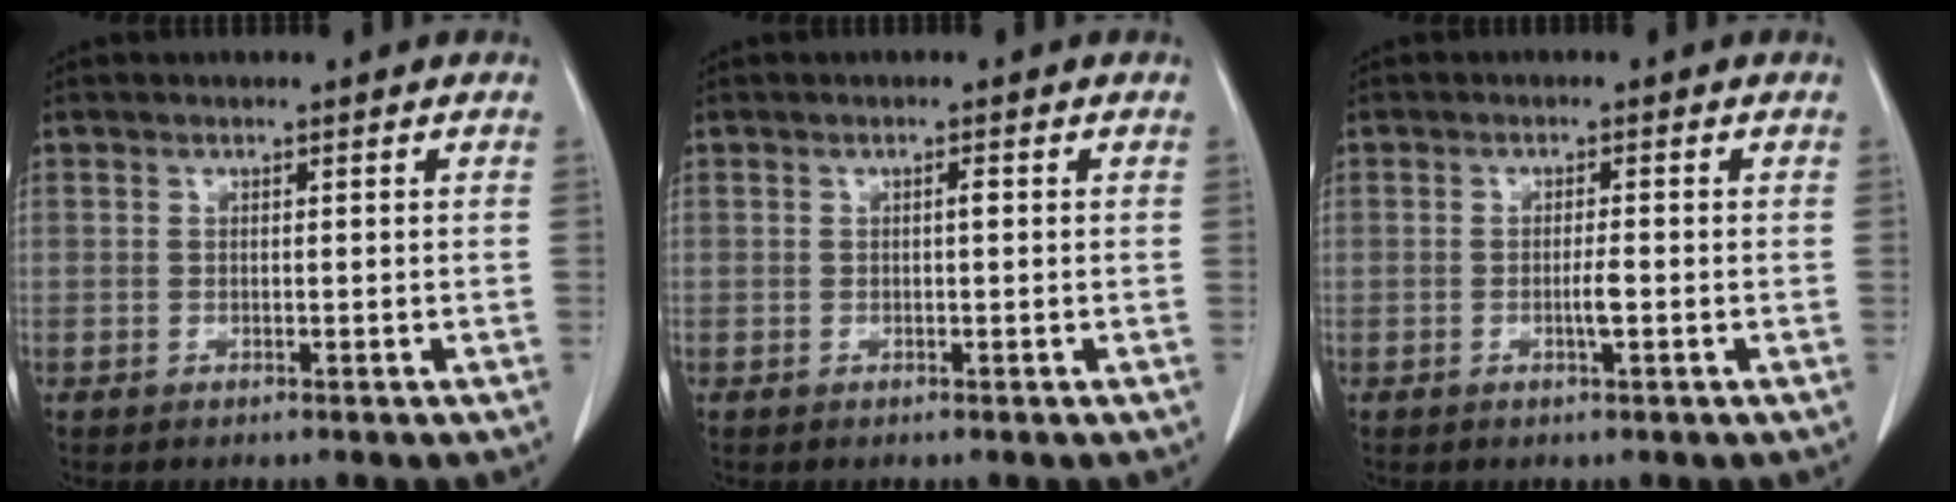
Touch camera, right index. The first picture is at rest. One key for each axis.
{"total": 0.7, "fx": 0.0, "fy": 0.1, "fz": 0.7, "tx": -0.011, "ty": 0.001, "tz": 0.000}
{"total": 2.0, "fx": -0.6, "fy": 0.0, "fz": 1.9, "tx": -0.037, "ty": -0.002, "tz": -0.010}